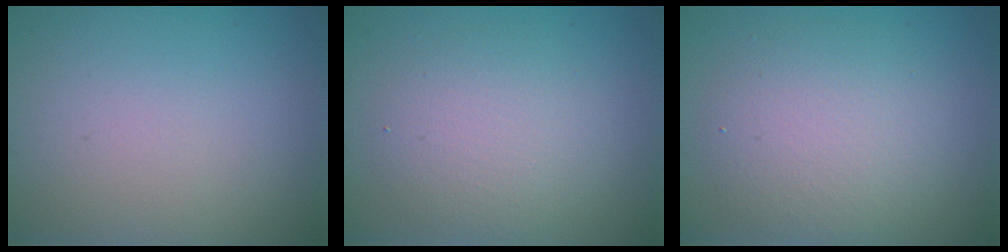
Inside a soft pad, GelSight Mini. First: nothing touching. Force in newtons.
{"total": 3.5, "press": 3.5, "slide": 0.2}
{"total": 4.4, "press": 4.4, "slide": 0.0}